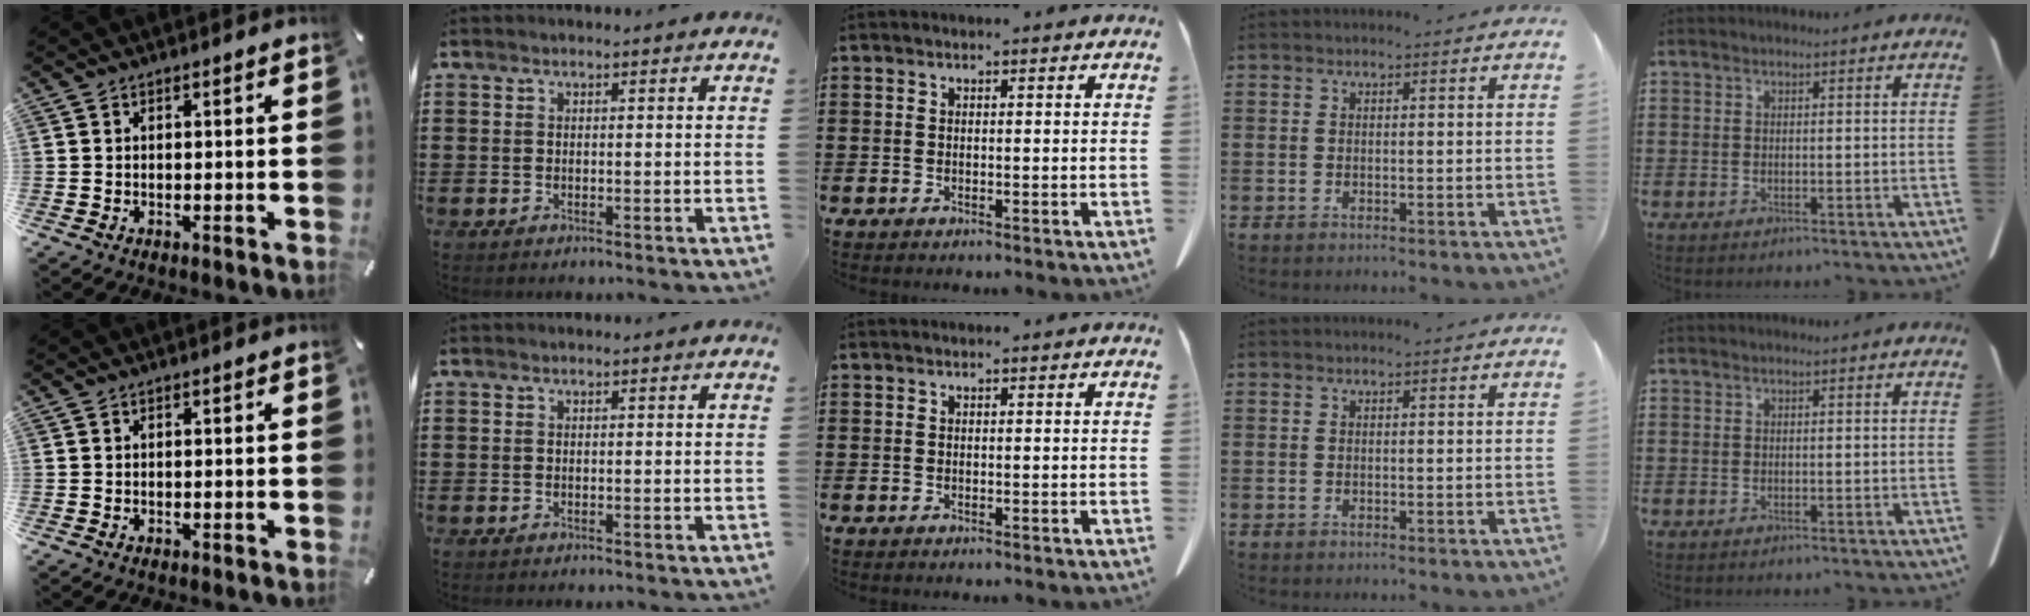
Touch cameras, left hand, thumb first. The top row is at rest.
{}